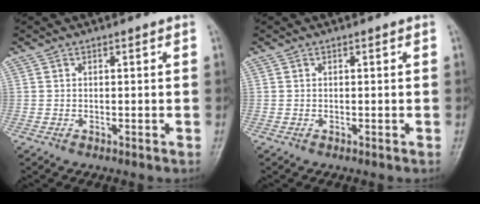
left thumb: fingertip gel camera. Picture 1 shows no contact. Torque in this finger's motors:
{"motor_torque": [-0.04, -0.02, -0.01, 0.02, 0.00]}